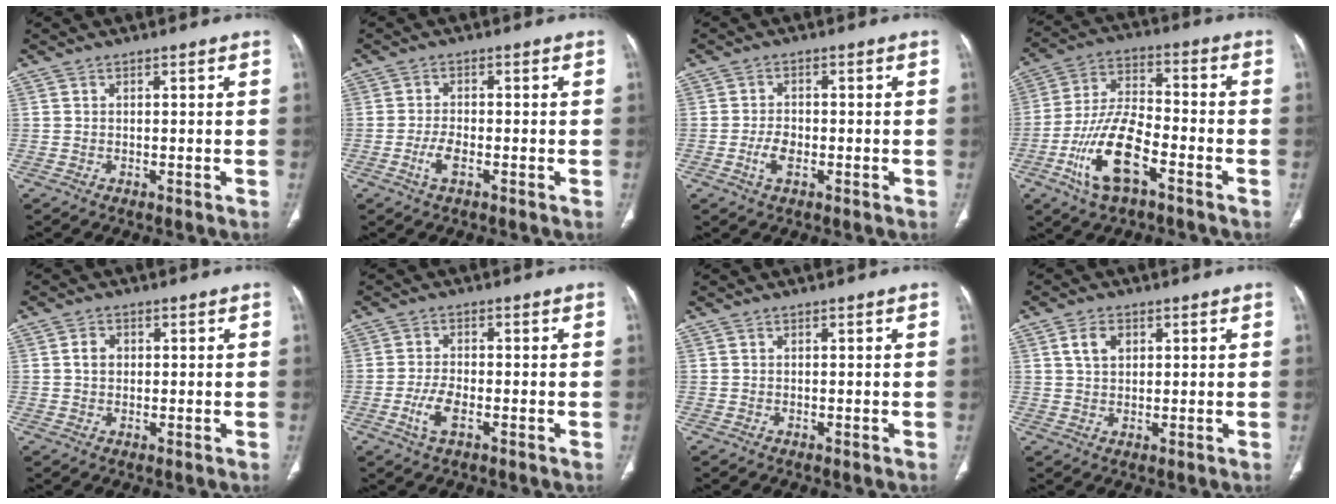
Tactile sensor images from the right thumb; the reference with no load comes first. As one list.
[{"total": 3.3, "force": [-1.4, 1.3, 2.7], "torque": [-0.060, 0.005, -0.028]}, {"total": 3.6, "force": [-1.2, 2.0, 2.7], "torque": [-0.054, 0.007, -0.021]}, {"total": 14.2, "force": [-6.4, 5.9, 11.3], "torque": [-0.221, 0.032, -0.118]}, {"total": 2.8, "force": [0.3, 2.2, 1.6], "torque": [-0.022, 0.006, 0.003]}, {"total": 4.6, "force": [-1.8, 1.9, 3.8], "torque": [-0.082, 0.005, -0.032]}, {"total": 0.0}, {"total": 4.2, "force": [1.5, 2.9, 2.7], "torque": [-0.041, -0.002, 0.028]}]